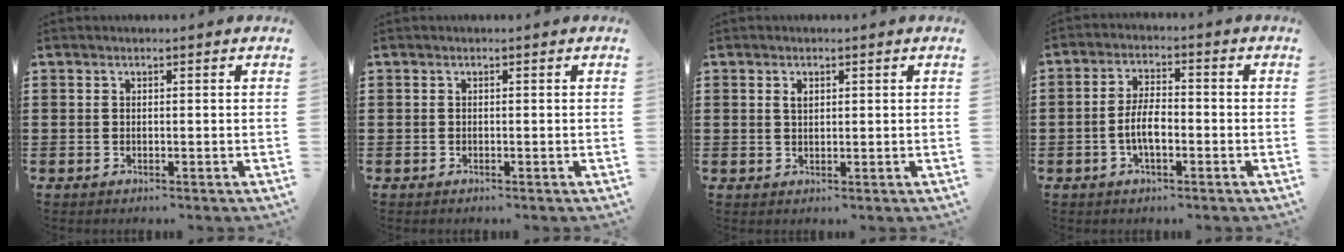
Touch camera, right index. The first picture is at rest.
{"total": 0.0}
{"total": 1.3, "force": [0.5, 0.7, 1.0], "torque": [-0.021, 0.004, 0.009]}
{"total": 5.0, "force": [-1.4, 1.9, 4.4], "torque": [-0.100, -0.002, -0.030]}